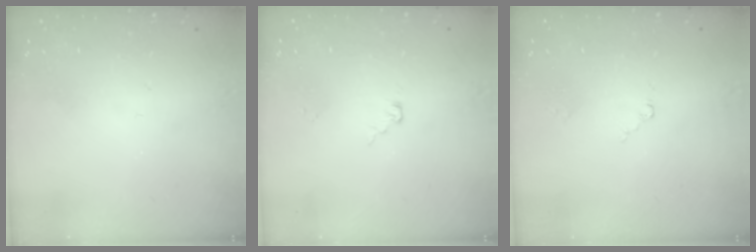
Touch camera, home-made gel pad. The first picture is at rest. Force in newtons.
{"total": 3.8, "press": 3.8, "slide": 0.4}
{"total": 2.0, "press": 2.0, "slide": 0.3}